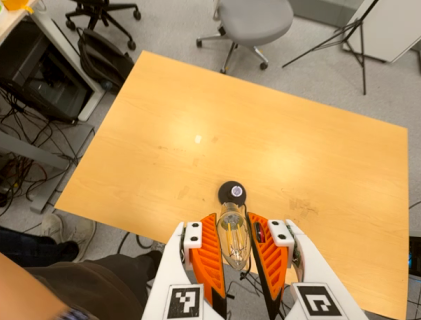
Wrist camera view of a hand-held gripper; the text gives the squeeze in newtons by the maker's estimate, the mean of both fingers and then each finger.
{"total": 12.6, "left": 12.6, "right": 12.7}